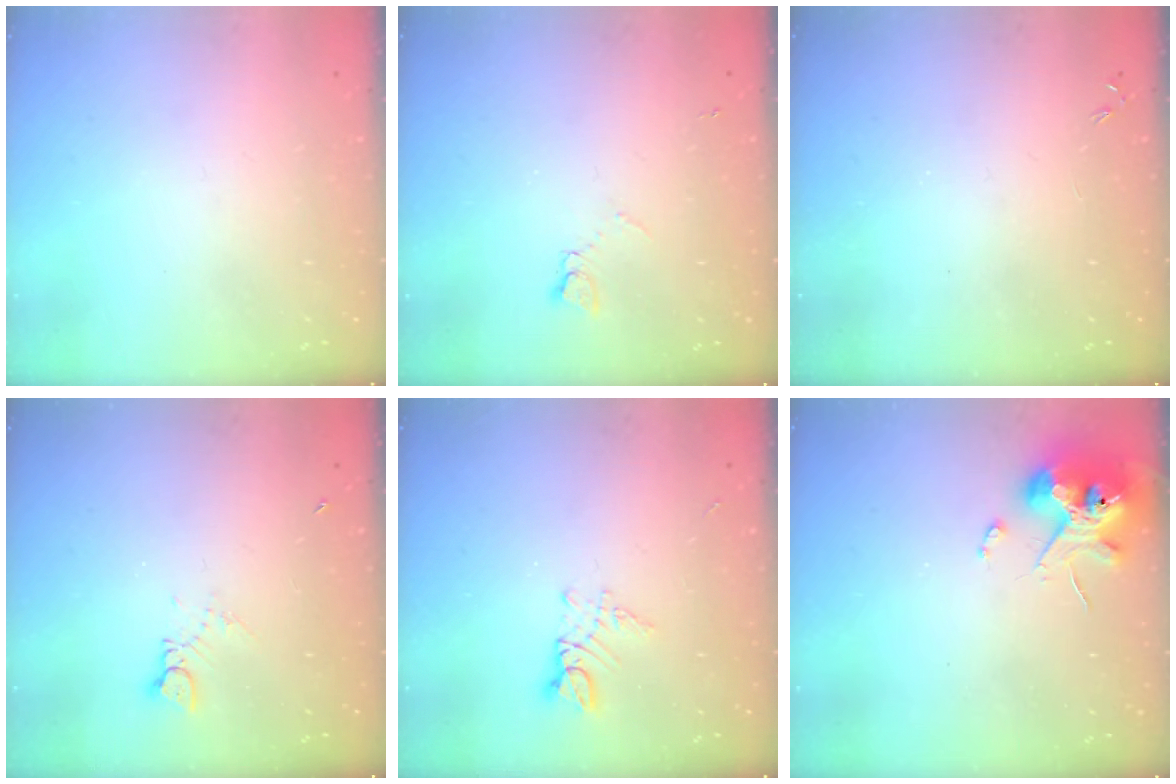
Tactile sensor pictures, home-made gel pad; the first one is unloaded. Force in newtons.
{"total": 3.8, "press": 3.7, "slide": 0.6}
{"total": 0.0}
{"total": 2.0, "press": 2.0, "slide": 0.1}
{"total": 3.5, "press": 3.5, "slide": 0.4}
{"total": 12.1, "press": 12.0, "slide": 1.7}